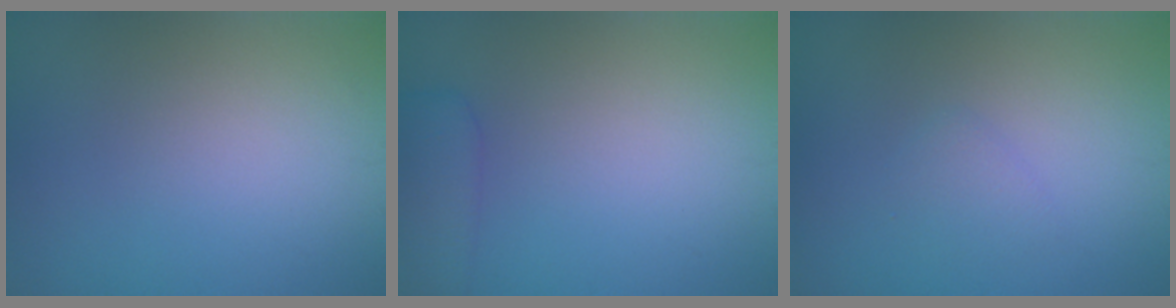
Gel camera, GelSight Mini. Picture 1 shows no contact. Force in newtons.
{"total": 2.5, "press": 2.5, "slide": 0.2}
{"total": 1.2, "press": 1.2, "slide": 0.1}